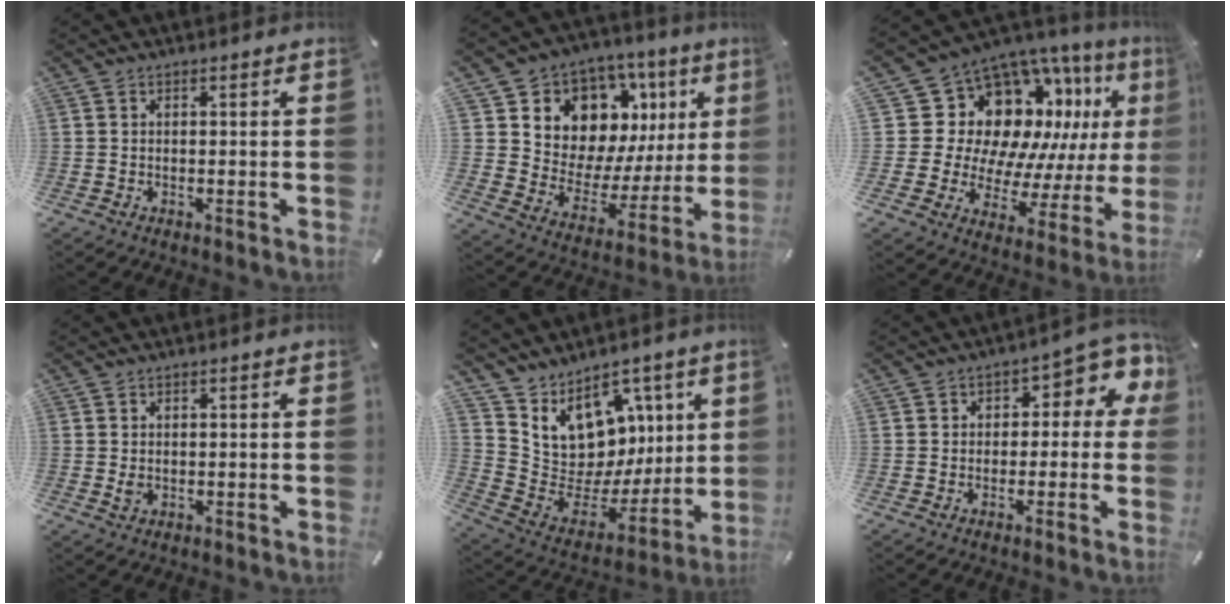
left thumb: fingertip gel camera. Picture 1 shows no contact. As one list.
[{"total": 10.8, "force": [6.6, 8.1, 2.6], "torque": [-0.034, -0.090, 0.121]}, {"total": 16.7, "force": [7.0, 12.4, 8.7], "torque": [-0.147, -0.091, 0.144]}, {"total": 1.4, "force": [0.2, 1.1, 0.8], "torque": [-0.008, -0.002, 0.002]}, {"total": 11.8, "force": [6.3, 9.7, 2.4], "torque": [-0.041, -0.087, 0.131]}, {"total": 7.4, "force": [1.4, 5.0, 5.2], "torque": [-0.061, -0.006, 0.018]}]